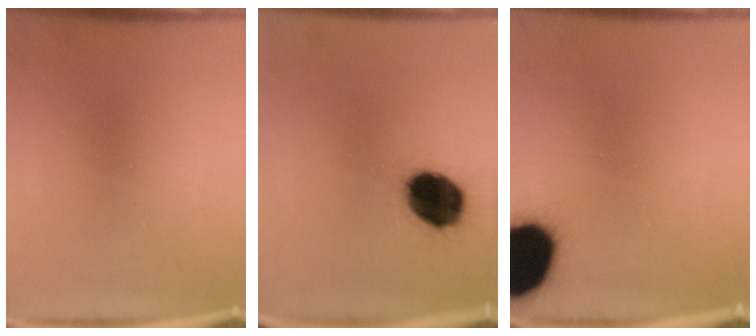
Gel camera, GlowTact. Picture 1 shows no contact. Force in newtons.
{"total": 14.8}
{"total": 19.8}